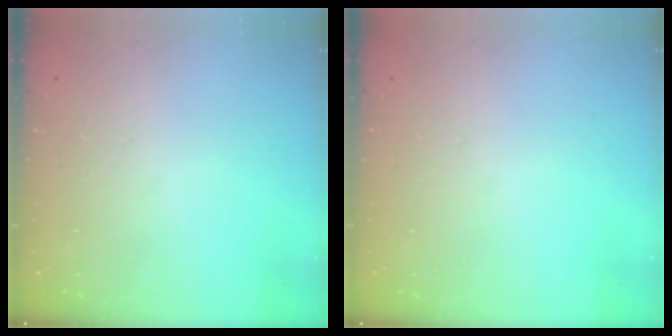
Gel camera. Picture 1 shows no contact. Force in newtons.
{"total": 0.0}